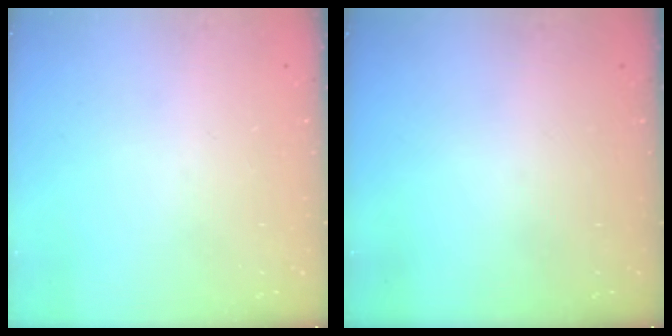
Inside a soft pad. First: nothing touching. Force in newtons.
{"total": 0.0}